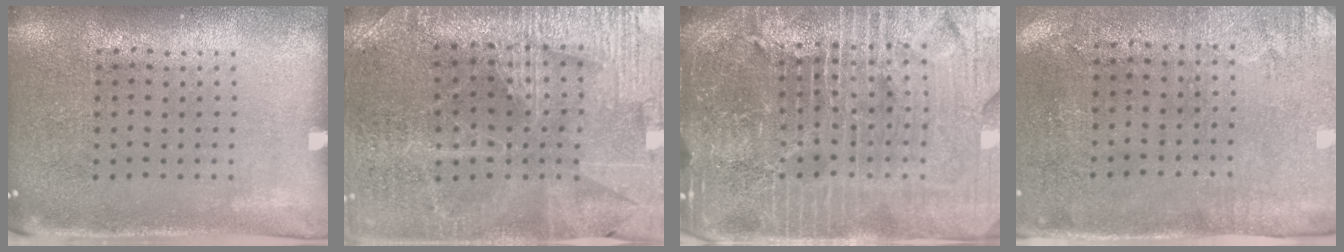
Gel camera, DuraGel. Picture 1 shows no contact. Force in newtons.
{"total": 3.2, "press": 3.1, "slide": 0.5}
{"total": 6.6, "press": 5.8, "slide": 3.2}
{"total": 2.9, "press": 2.4, "slide": 1.7}